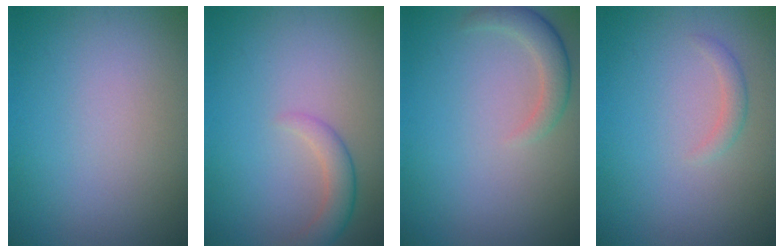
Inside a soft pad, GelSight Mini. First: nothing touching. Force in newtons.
{"total": 2.3, "press": 2.3, "slide": 0.1}
{"total": 2.3, "press": 2.3, "slide": 0.3}
{"total": 1.1, "press": 1.1, "slide": 0.0}